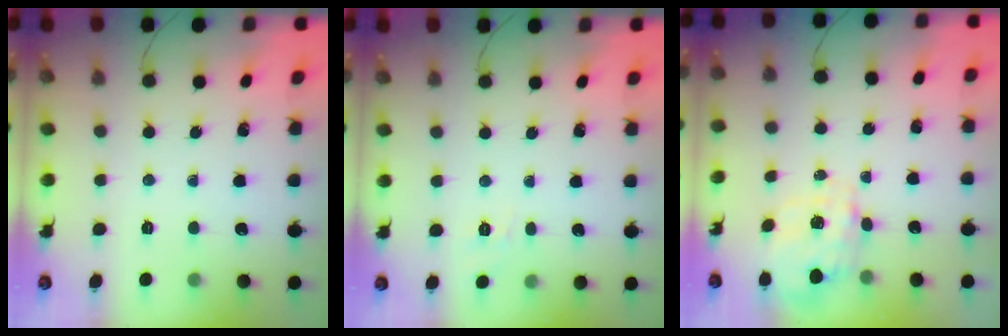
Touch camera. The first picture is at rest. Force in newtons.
{"total": 1.9, "press": 1.3, "slide": 1.4}
{"total": 3.6, "press": 3.5, "slide": 0.7}